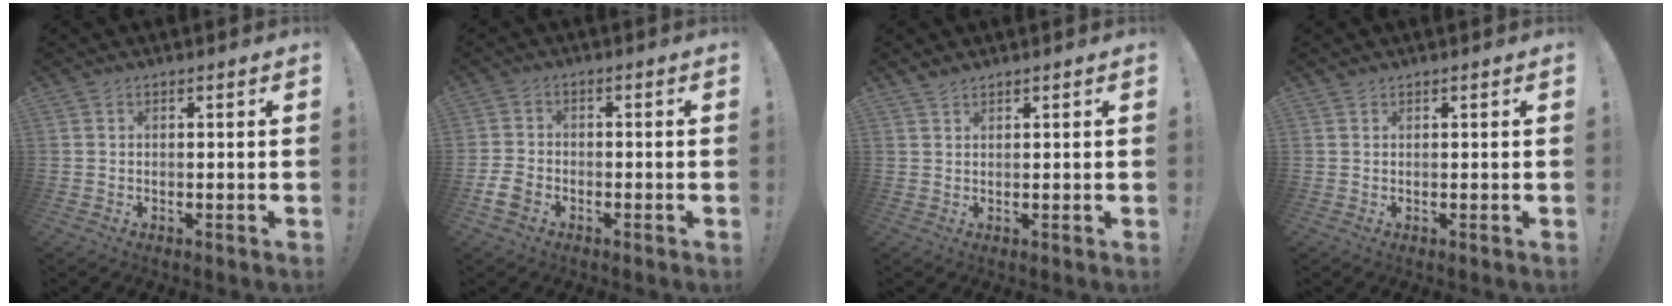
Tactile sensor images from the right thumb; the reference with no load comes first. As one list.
[{"total": 6.1, "force": [-3.0, 4.0, 3.4], "torque": [-0.080, 0.007, -0.055]}, {"total": 1.4, "force": [1.2, 0.5, 0.1], "torque": [0.002, -0.006, 0.023]}, {"total": 0.6, "force": [0.4, 0.3, -0.3], "torque": [0.009, -0.002, 0.008]}]